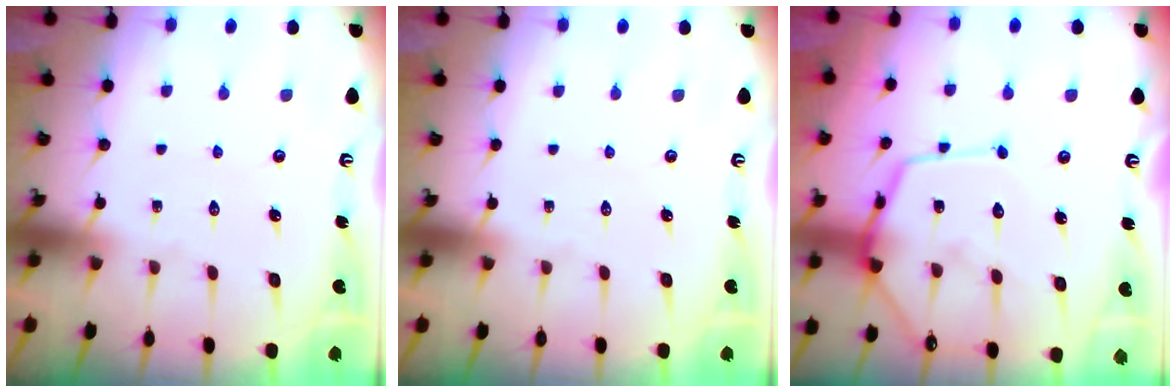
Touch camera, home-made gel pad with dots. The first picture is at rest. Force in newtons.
{"total": 0.0}
{"total": 12.6, "press": 12.6, "slide": 1.2}